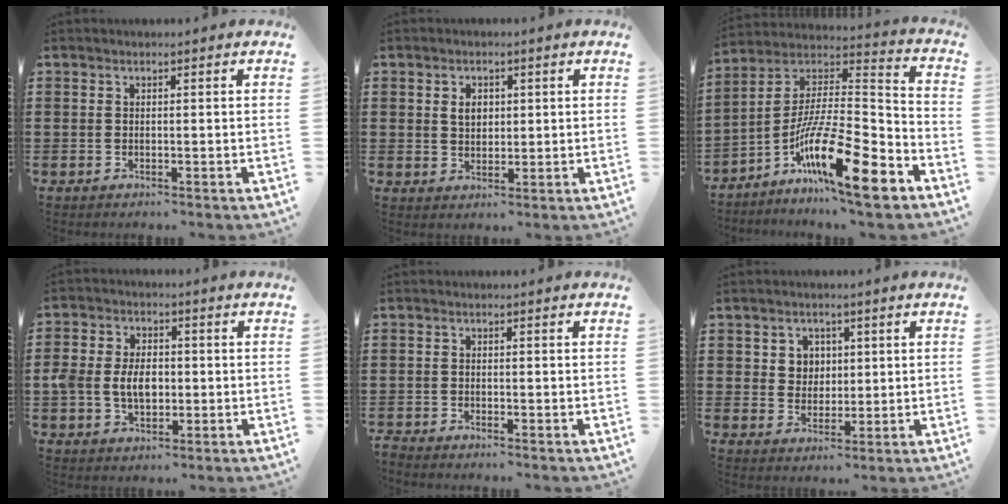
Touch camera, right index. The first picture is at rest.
{"total": 2.8, "force": [0.8, 2.0, 1.8], "torque": [-0.042, 0.010, 0.013]}
{"total": 16.8, "force": [-9.9, 3.1, 13.2], "torque": [-0.235, 0.008, -0.177]}
{"total": 6.2, "force": [-0.5, 4.3, 4.5], "torque": [-0.102, 0.002, -0.018]}
{"total": 1.4, "force": [-1.3, 0.0, -0.1], "torque": [-0.001, 0.001, -0.030]}
{"total": 3.7, "force": [1.3, 3.3, 0.9], "torque": [-0.024, 0.010, 0.020]}